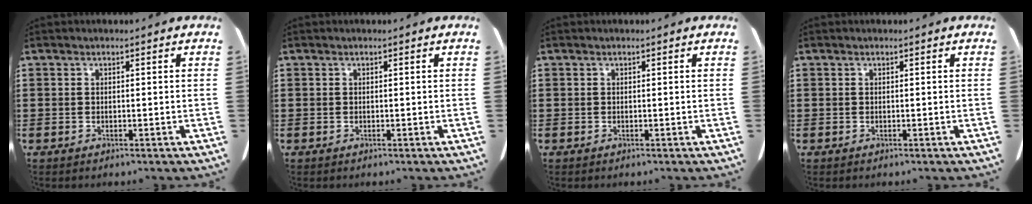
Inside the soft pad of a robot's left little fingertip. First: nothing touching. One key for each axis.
{"total": 0.0}
{"total": 0.0}
{"total": 0.0}